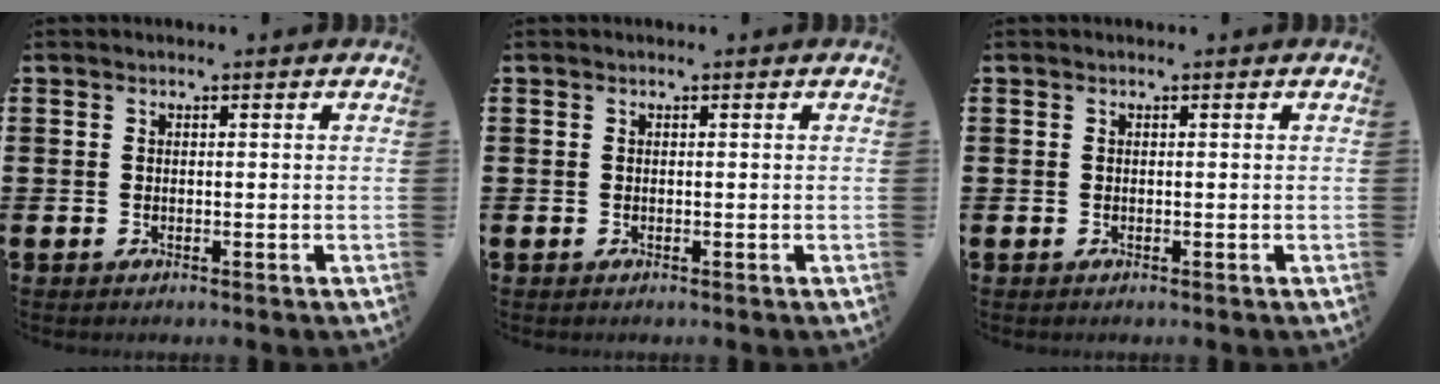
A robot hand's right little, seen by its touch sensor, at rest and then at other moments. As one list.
[{"total": 0.0}, {"total": 0.0}]